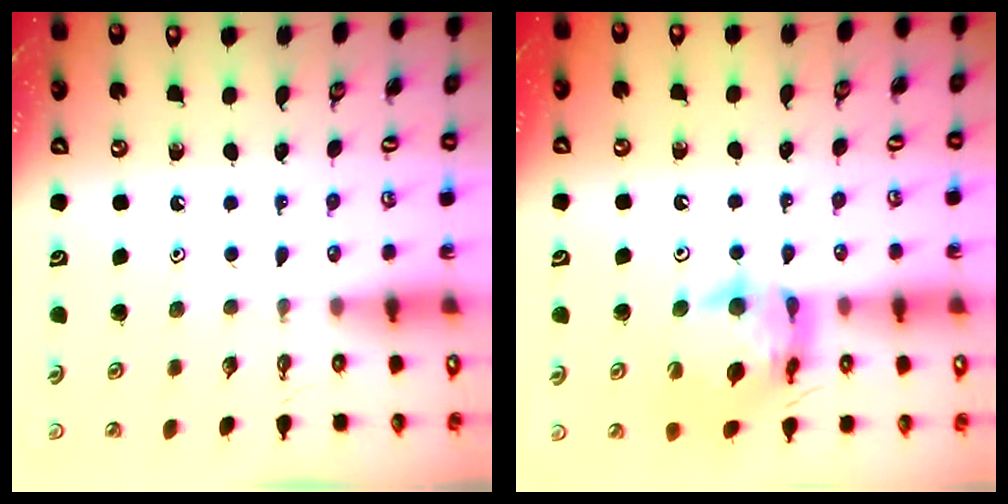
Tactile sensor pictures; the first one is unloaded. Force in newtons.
{"total": 14.4, "press": 14.3, "slide": 1.6}